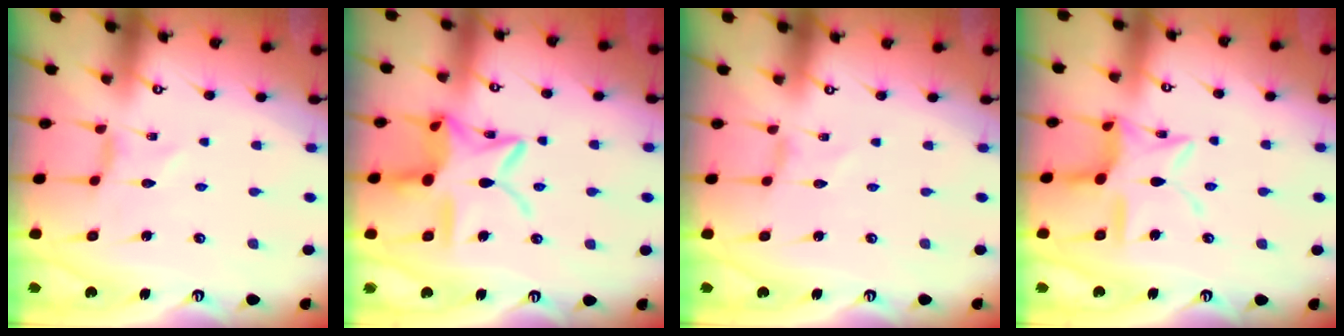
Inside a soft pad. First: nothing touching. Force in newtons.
{"total": 16.2, "press": 16.2, "slide": 1.2}
{"total": 0.0}
{"total": 12.9, "press": 12.9, "slide": 0.8}